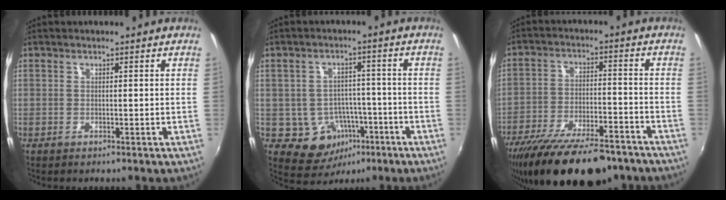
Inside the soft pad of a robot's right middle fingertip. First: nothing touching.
{"total": 8.3, "force": [-3.4, 7.1, 2.8], "torque": [-0.056, 0.019, -0.025]}
{"total": 21.2, "force": [-16.8, 6.4, 11.3], "torque": [-0.212, -0.037, -0.250]}